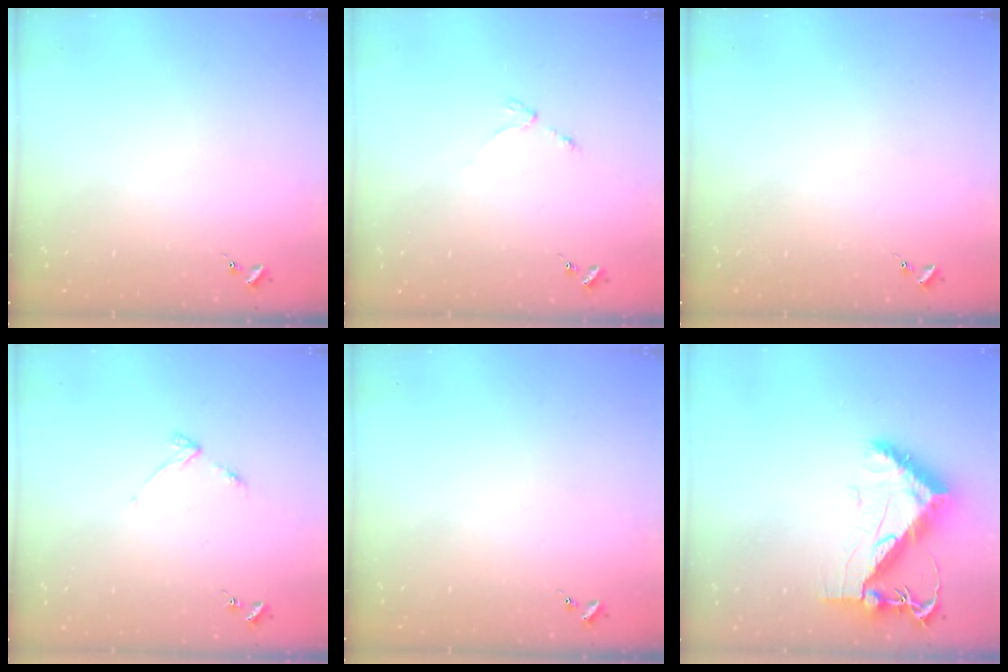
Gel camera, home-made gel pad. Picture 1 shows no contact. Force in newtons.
{"total": 2.9, "press": 2.8, "slide": 0.4}
{"total": 0.0}
{"total": 2.9, "press": 2.8, "slide": 0.4}
{"total": 0.0}
{"total": 11.3, "press": 11.3, "slide": 1.1}